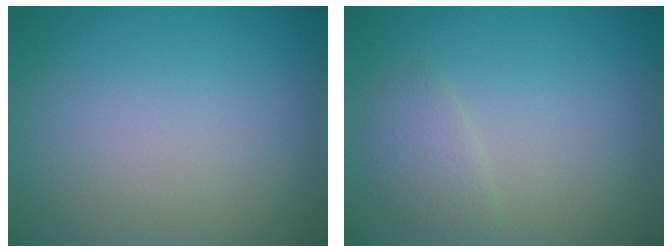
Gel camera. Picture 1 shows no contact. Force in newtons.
{"total": 1.5, "press": 1.5, "slide": 0.1}